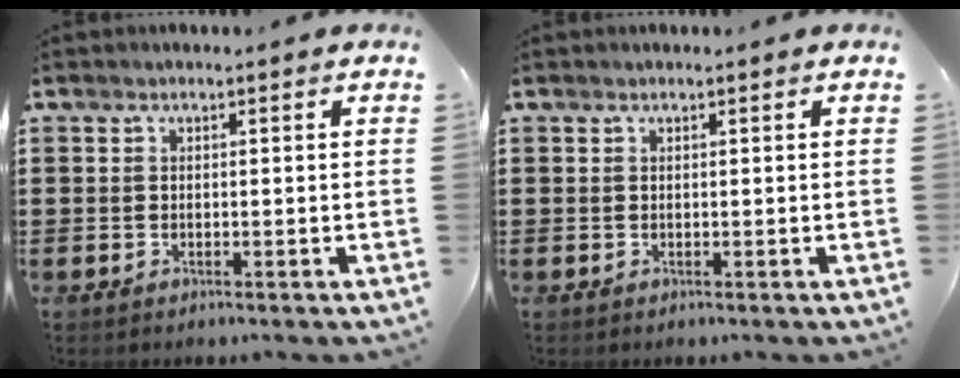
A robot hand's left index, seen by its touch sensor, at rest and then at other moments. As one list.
[{"total": 0.0}]